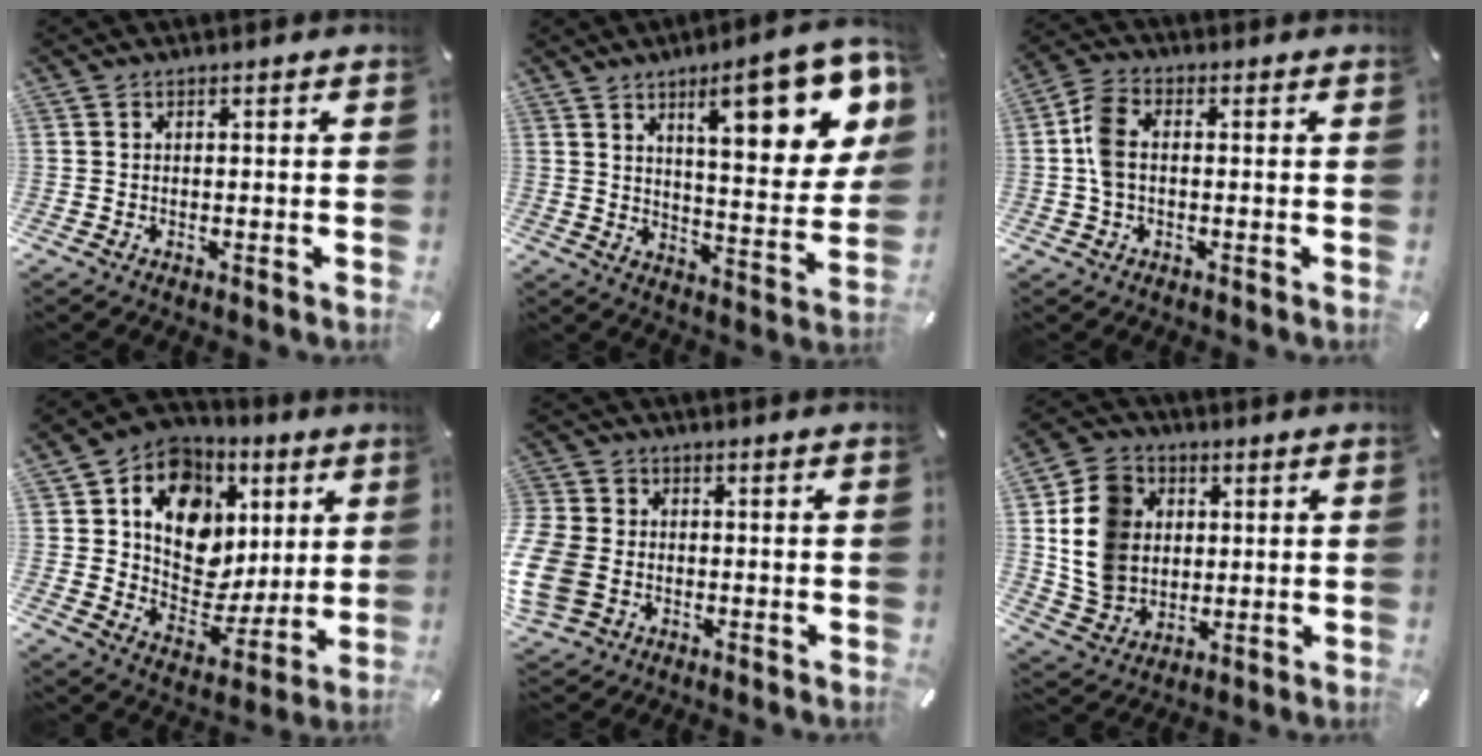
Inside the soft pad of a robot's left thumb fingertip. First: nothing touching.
{"total": 19.3, "force": [10.2, 6.2, 15.2], "torque": [-0.208, -0.058, 0.155]}
{"total": 6.1, "force": [-0.1, 4.0, 4.7], "torque": [-0.106, 0.007, -0.004]}
{"total": 13.8, "force": [4.5, 11.4, 6.4], "torque": [-0.097, -0.039, 0.087]}
{"total": 9.9, "force": [-1.8, 8.4, 5.0], "torque": [-0.114, 0.013, -0.033]}
{"total": 13.3, "force": [2.0, 11.7, 5.9], "torque": [-0.145, 0.007, 0.040]}